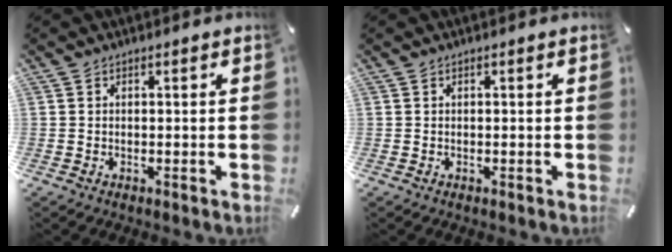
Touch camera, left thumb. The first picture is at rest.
{"total": 0.0}